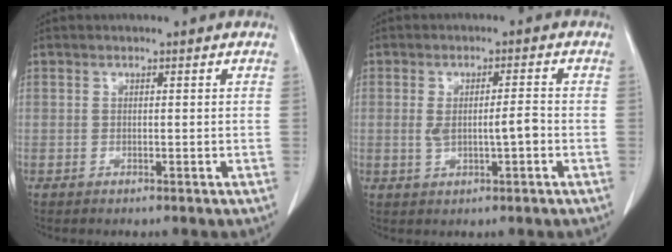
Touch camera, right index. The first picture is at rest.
{"total": 4.4, "force": [-0.5, 1.1, 4.3], "torque": [-0.079, 0.008, -0.001]}